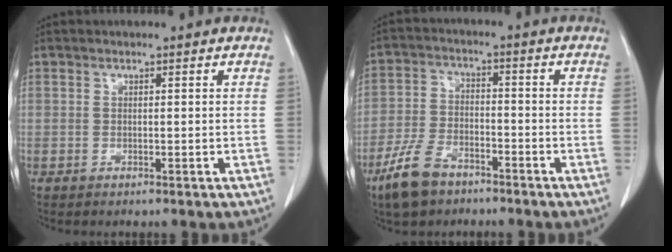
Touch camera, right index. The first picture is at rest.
{"total": 8.3, "force": [-5.7, 3.9, 4.5], "torque": [-0.109, -0.006, -0.107]}